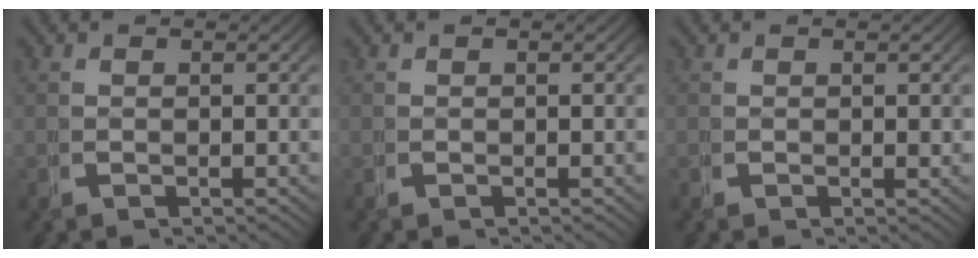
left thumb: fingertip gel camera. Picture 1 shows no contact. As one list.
[{"total": 0.0}, {"total": 0.5, "force": [0.3, 0.2, 0.4], "torque": [-0.007, -0.002, 0.004]}]